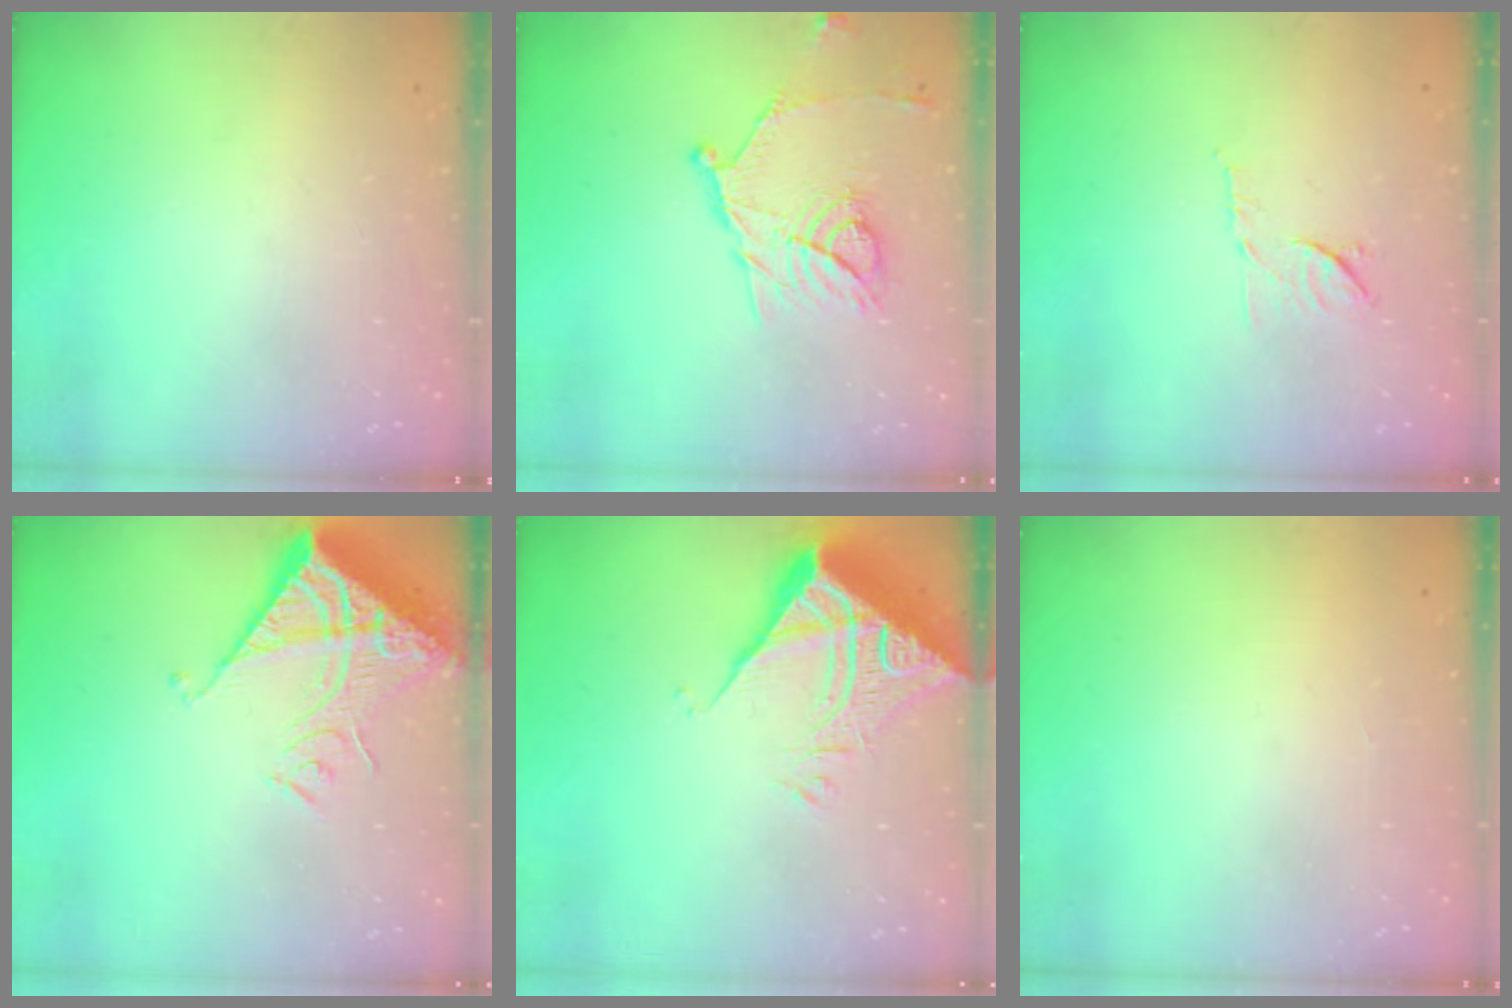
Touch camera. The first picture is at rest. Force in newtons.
{"total": 14.1, "press": 14.1, "slide": 0.2}
{"total": 7.8, "press": 7.8, "slide": 0.9}
{"total": 13.1, "press": 13.0, "slide": 1.7}
{"total": 9.0, "press": 8.9, "slide": 0.8}
{"total": 1.5, "press": 1.5, "slide": 0.1}